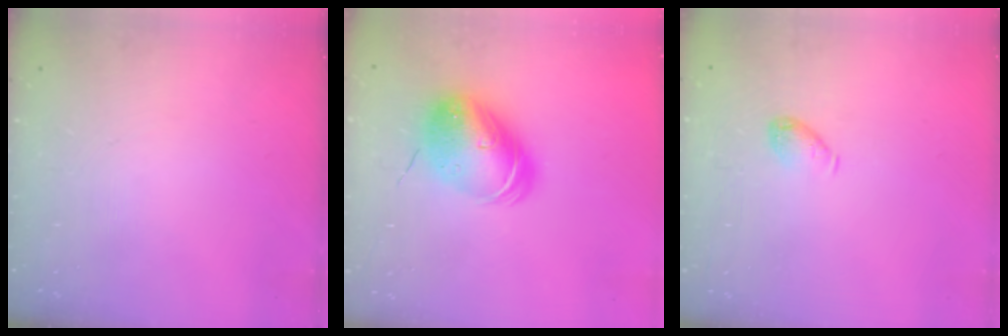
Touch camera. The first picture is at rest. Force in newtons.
{"total": 10.7, "press": 10.4, "slide": 2.1}
{"total": 4.9, "press": 4.9, "slide": 0.4}